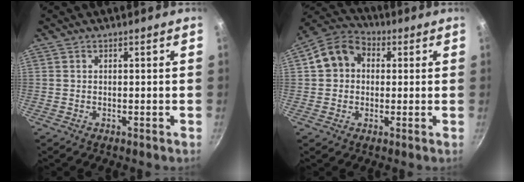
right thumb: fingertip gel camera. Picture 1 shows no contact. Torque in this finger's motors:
{"motor_torque": [-0.43, 0.84, 0.35, -0.28, 0.22]}